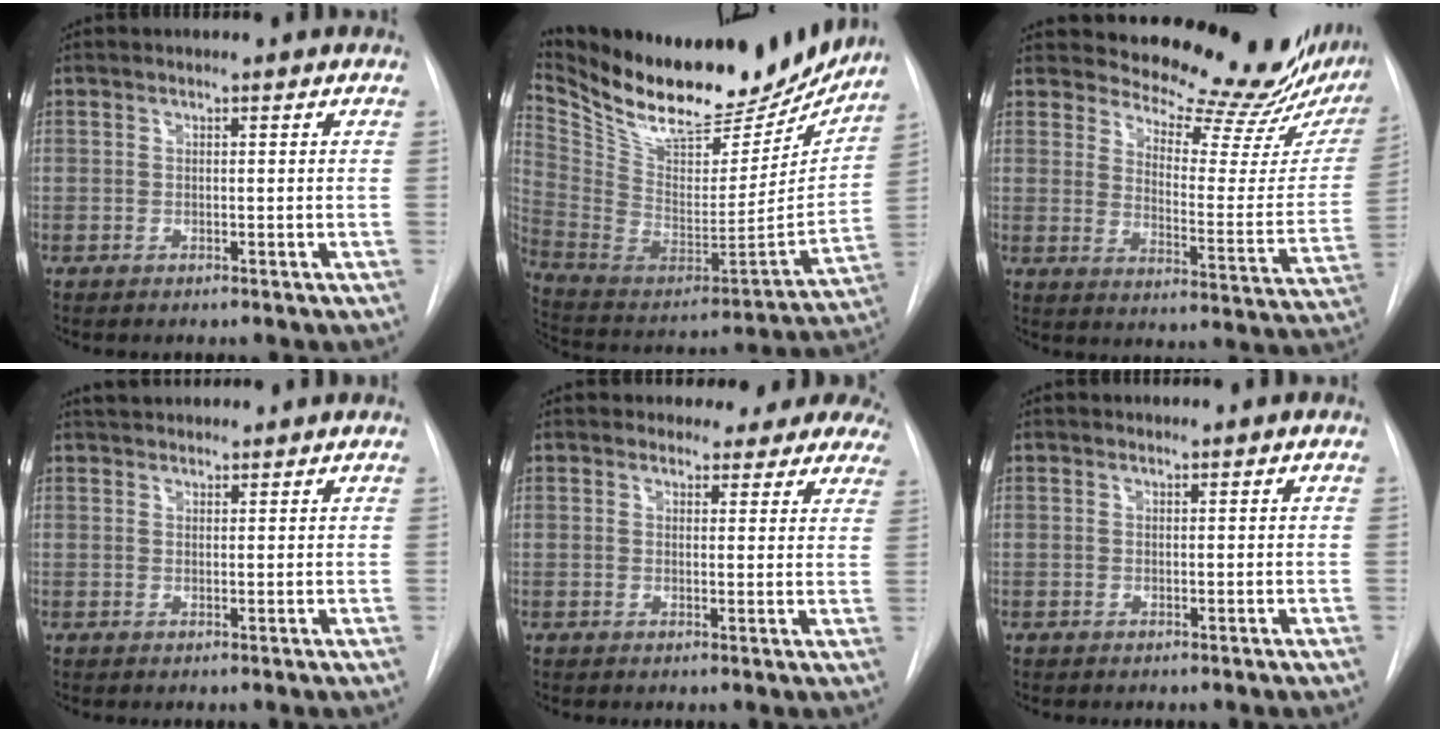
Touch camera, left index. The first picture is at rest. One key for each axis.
{"total": 27.3, "fx": 22.7, "fy": 9.5, "fz": 11.7, "tx": -0.218, "ty": -0.024, "tz": 0.349}
{"total": 21.7, "fx": 20.0, "fy": 4.0, "fz": 7.4, "tx": -0.101, "ty": -0.111, "tz": 0.239}
{"total": 6.3, "fx": 5.9, "fy": 1.5, "fz": 1.6, "tx": -0.023, "ty": 0.033, "tz": 0.087}
{"total": 10.9, "fx": 9.9, "fy": 4.2, "fz": 1.4, "tx": 0.013, "ty": -0.020, "tz": 0.087}
{"total": 0.0}